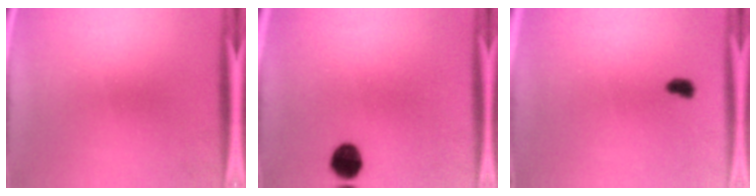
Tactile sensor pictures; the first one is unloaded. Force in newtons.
{"total": 5.9}
{"total": 1.3}